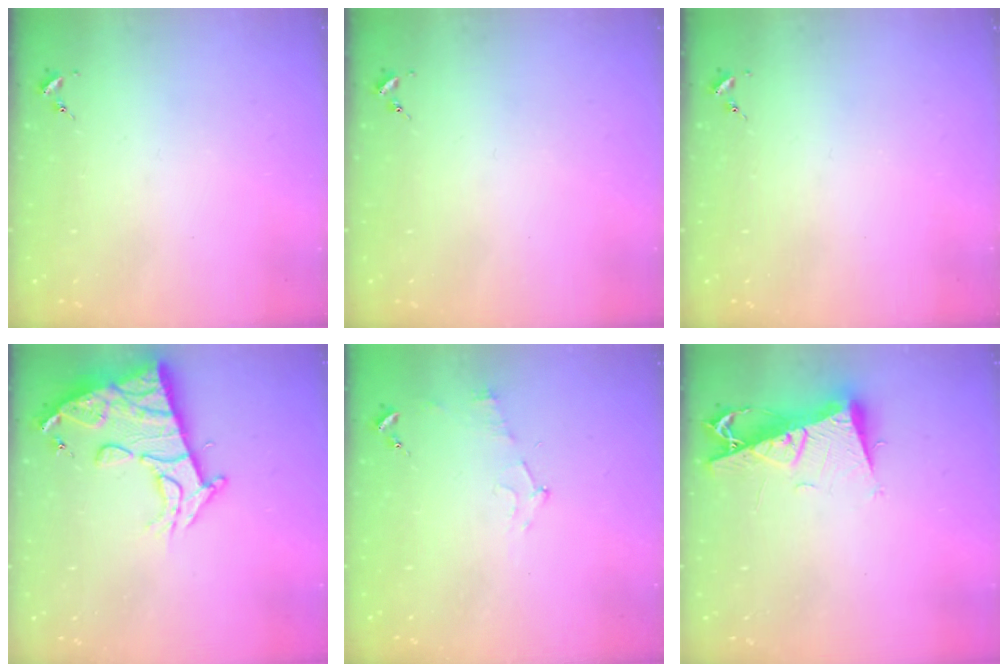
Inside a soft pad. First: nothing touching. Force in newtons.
{"total": 0.0}
{"total": 0.0}
{"total": 15.1, "press": 15.0, "slide": 1.5}
{"total": 6.8, "press": 6.7, "slide": 0.7}
{"total": 10.1, "press": 10.0, "slide": 1.3}